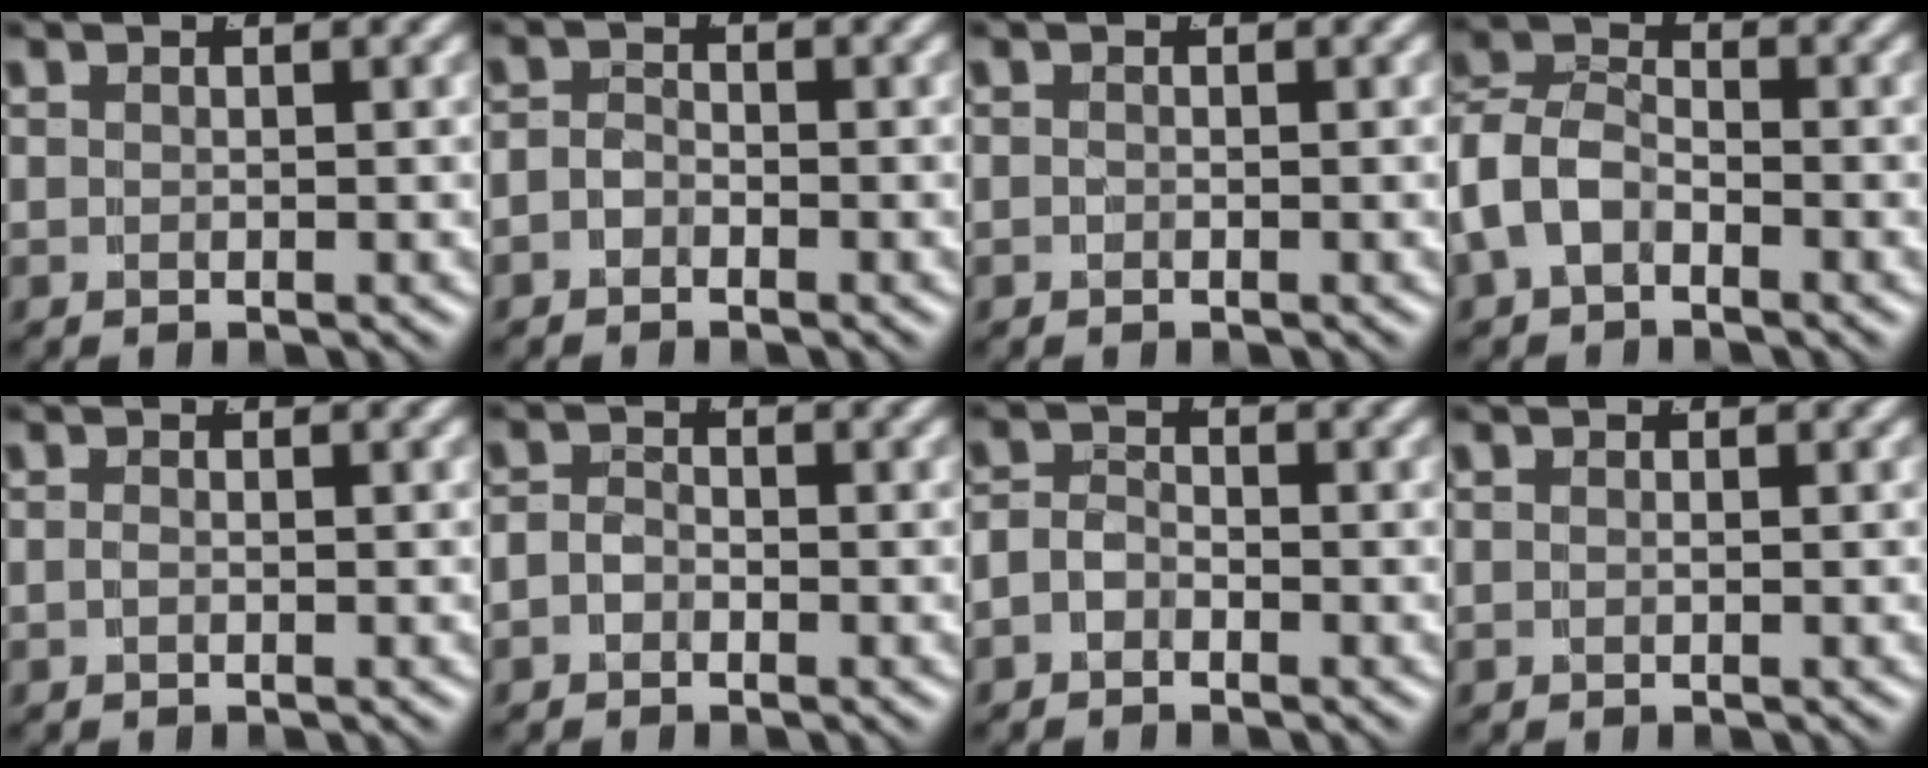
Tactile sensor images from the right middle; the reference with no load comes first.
{"total": 1.7, "force": [-1.1, 1.2, 0.6], "torque": [-0.019, -0.016, -0.016]}
{"total": 0.0}
{"total": 6.7, "force": [-1.4, 5.7, 3.3], "torque": [-0.093, -0.023, -0.026]}
{"total": 0.7, "force": [-0.4, -0.6, 0.2], "torque": [-0.009, -0.009, 0.000]}
{"total": 1.9, "force": [-1.0, 1.4, 0.7], "torque": [-0.023, -0.015, -0.014]}
{"total": 2.5, "force": [-1.2, 1.9, 1.1], "torque": [-0.031, -0.015, -0.017]}
{"total": 0.0}